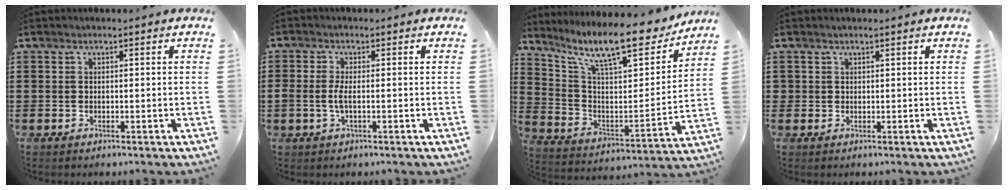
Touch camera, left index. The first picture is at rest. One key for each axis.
{"total": 2.7, "fx": -0.5, "fy": 0.8, "fz": 2.5, "tx": -0.069, "ty": -0.005, "tz": -0.016}
{"total": 13.1, "fx": 10.8, "fy": 2.2, "fz": 7.1, "tx": -0.156, "ty": -0.076, "tz": 0.181}
{"total": 1.0, "fx": 0.6, "fy": 0.8, "fz": 0.1, "tx": -0.004, "ty": 0.003, "tz": 0.013}